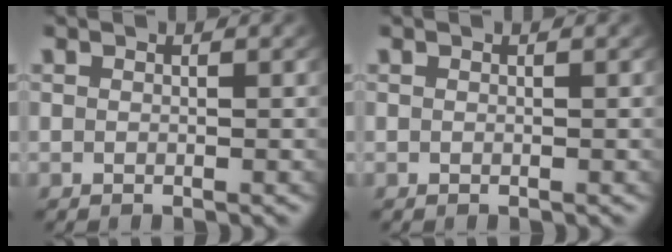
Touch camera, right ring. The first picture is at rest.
{"total": 0.0}